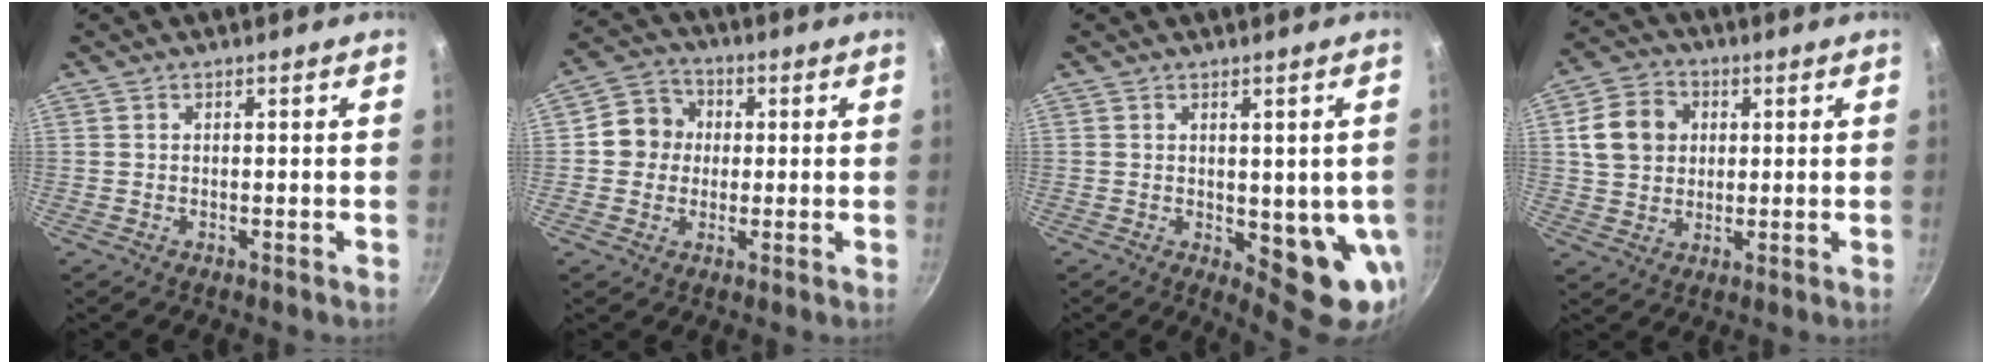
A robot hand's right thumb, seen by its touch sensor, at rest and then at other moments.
{"total": 7.5, "force": [0.4, 7.0, 2.8], "torque": [-0.009, 0.015, -0.011]}
{"total": 10.3, "force": [-1.2, 4.3, 9.3], "torque": [-0.080, -0.015, -0.006]}
{"total": 10.0, "force": [2.2, 8.4, 5.0], "torque": [-0.065, 0.009, 0.033]}